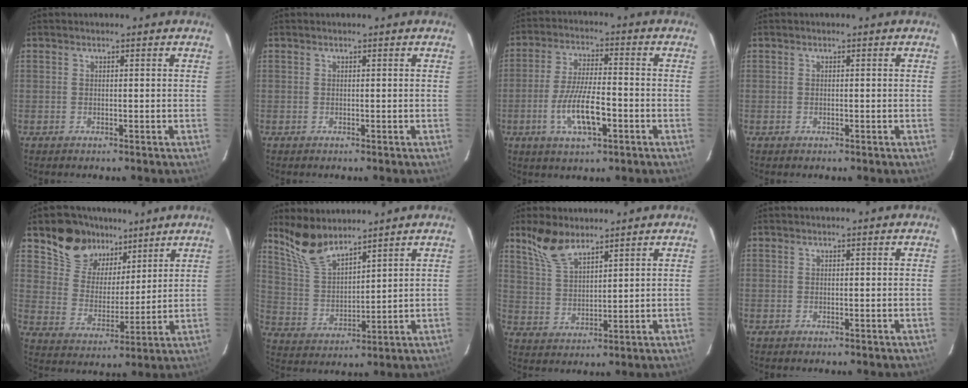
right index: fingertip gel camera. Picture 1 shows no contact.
{"total": 0.0}
{"total": 10.2, "force": [-3.7, 2.8, 9.1], "torque": [-0.180, -0.006, -0.066]}
{"total": 0.0}
{"total": 12.2, "force": [8.7, 8.0, 3.0], "torque": [-0.069, 0.017, 0.160]}
{"total": 9.1, "force": [7.8, 2.3, 4.0], "torque": [-0.086, 0.001, 0.166]}
{"total": 7.6, "force": [5.9, 2.8, 3.9], "torque": [-0.080, 0.011, 0.124]}
{"total": 0.0}